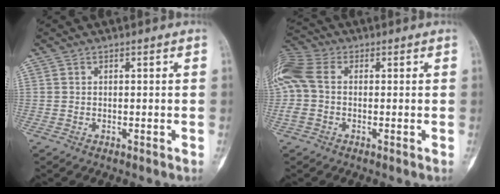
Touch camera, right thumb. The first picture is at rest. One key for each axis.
{"total": 10.7, "fx": 0.7, "fy": 7.2, "fz": 7.9, "tx": -0.202, "ty": 0.025, "tz": 0.008}